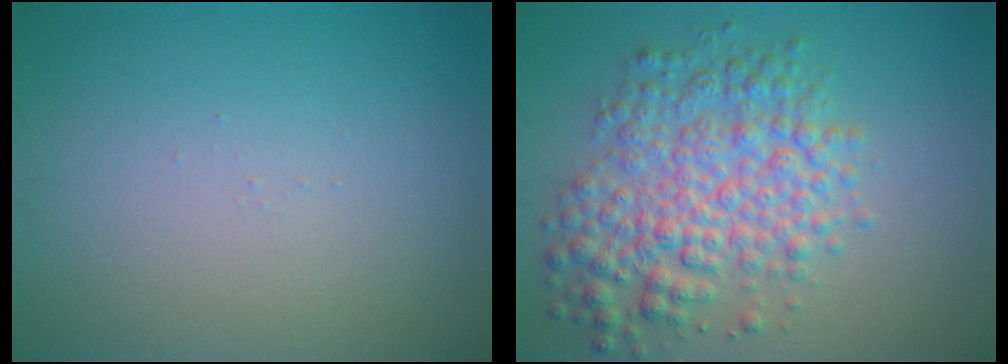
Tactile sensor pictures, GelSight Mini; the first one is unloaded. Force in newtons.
{"total": 6.3, "press": 6.3, "slide": 0.1}